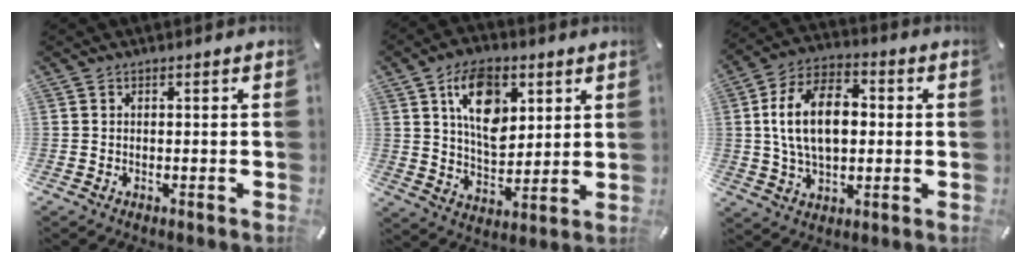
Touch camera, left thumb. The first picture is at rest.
{"total": 14.2, "force": [5.9, 9.1, 9.2], "torque": [-0.146, -0.003, 0.107]}
{"total": 15.0, "force": [1.1, 9.7, 11.4], "torque": [-0.233, 0.009, 0.015]}